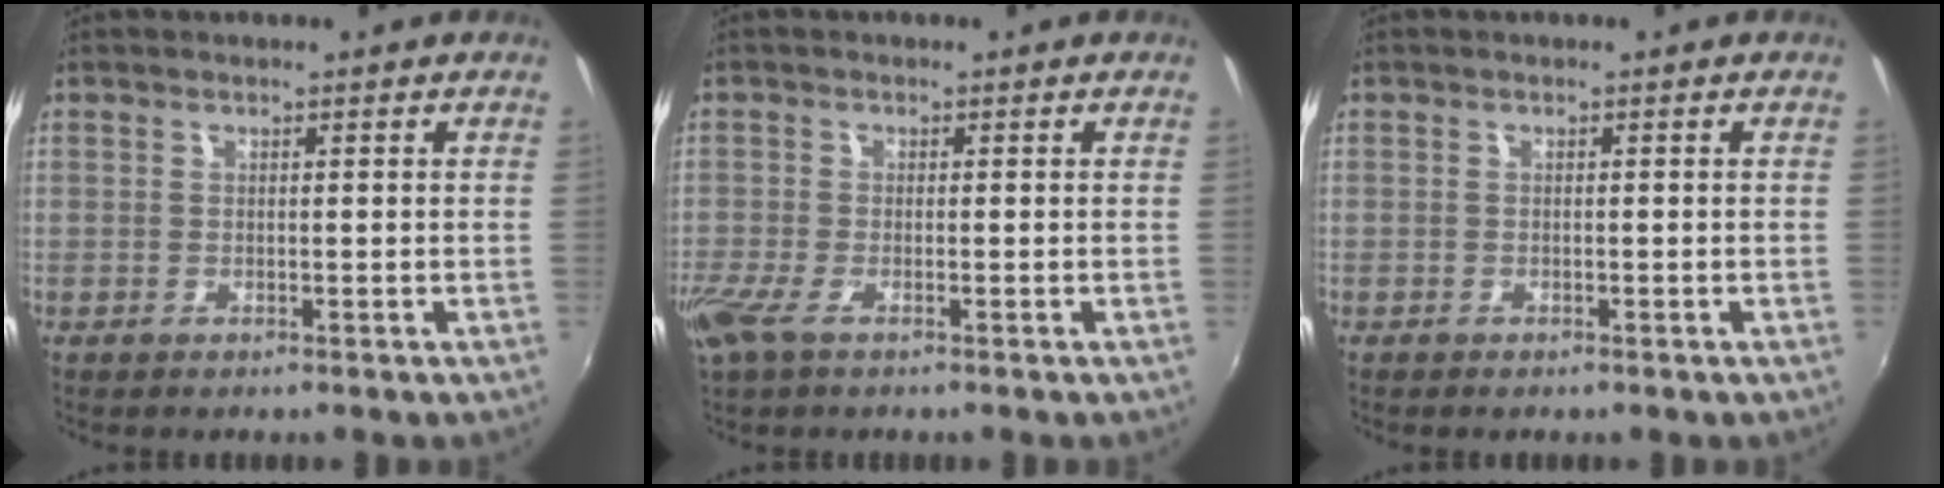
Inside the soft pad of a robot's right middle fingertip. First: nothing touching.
{"total": 4.3, "force": [-2.5, 1.2, 3.3], "torque": [-0.078, -0.017, -0.049]}
{"total": 0.5, "force": [-0.5, 0.1, 0.2], "torque": [-0.006, -0.002, -0.011]}